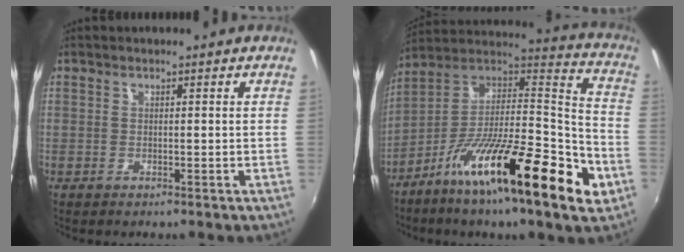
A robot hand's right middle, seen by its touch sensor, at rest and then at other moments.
{"total": 25.2, "force": [-11.3, 5.2, 21.9], "torque": [-0.346, -0.023, -0.202]}